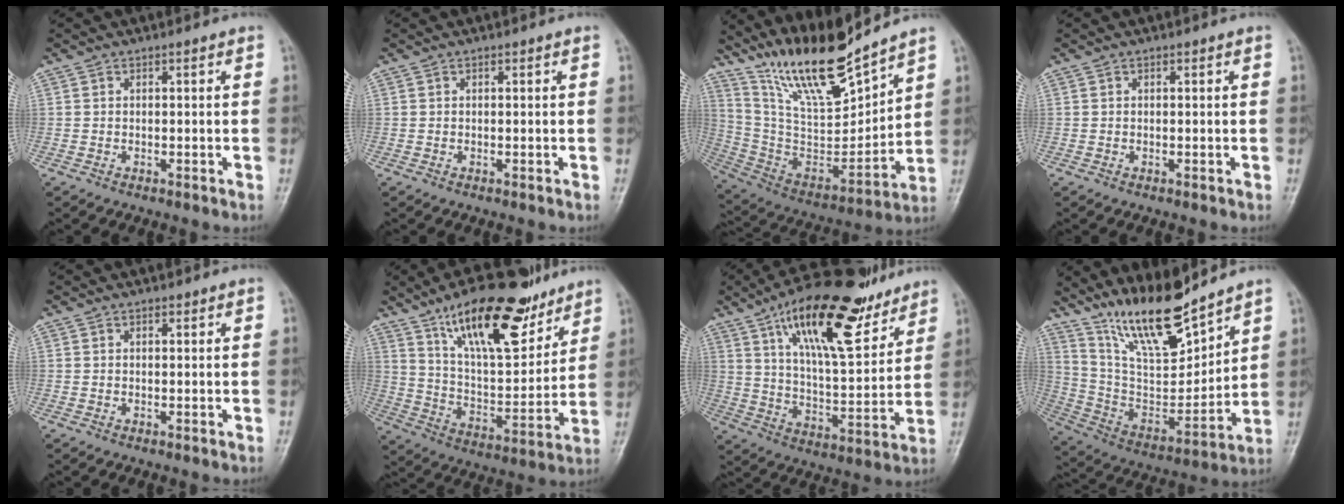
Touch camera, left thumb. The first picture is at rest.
{"total": 0.0}
{"total": 18.4, "force": [15.5, 3.3, 9.3], "torque": [-0.135, -0.093, 0.302]}
{"total": 0.0}
{"total": 0.6, "force": [0.4, 0.3, 0.3], "torque": [-0.005, -0.003, 0.006]}
{"total": 21.7, "force": [14.2, 8.0, 14.4], "torque": [-0.193, -0.067, 0.245]}
{"total": 22.3, "force": [14.0, 7.7, 15.6], "torque": [-0.221, -0.058, 0.236]}
{"total": 17.2, "force": [13.9, 4.2, 9.1], "torque": [-0.125, -0.087, 0.269]}